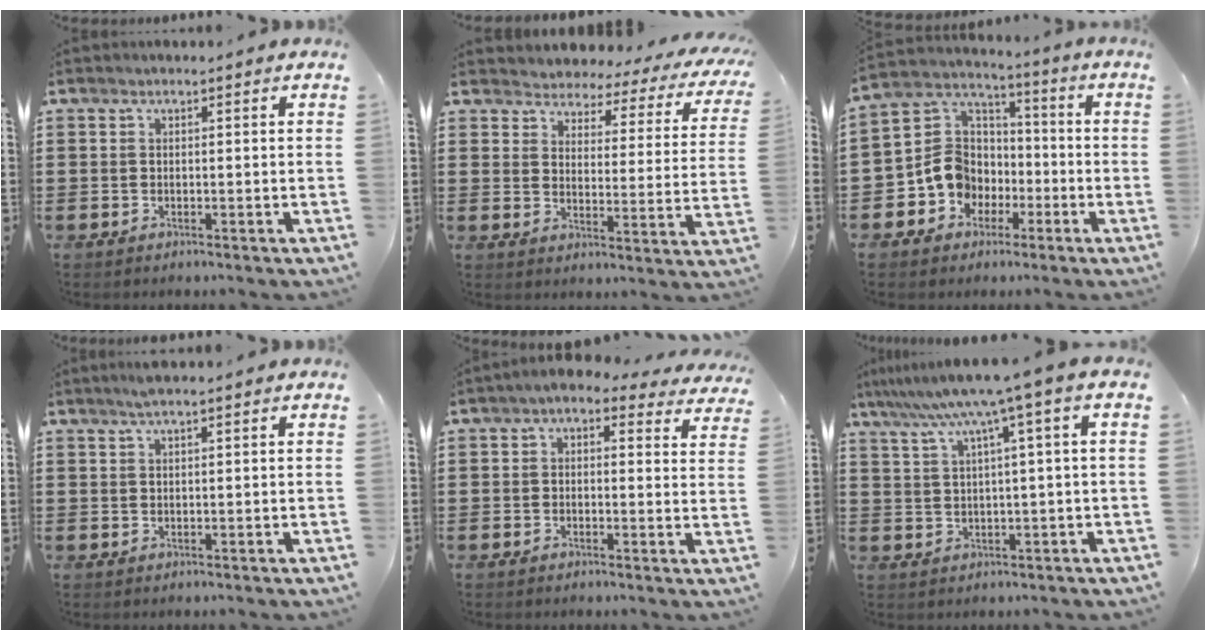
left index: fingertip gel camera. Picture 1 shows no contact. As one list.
[{"total": 3.0, "force": [2.9, 0.9, 0.2], "torque": [-0.026, -0.023, 0.041]}, {"total": 9.1, "force": [-3.0, 8.1, 2.8], "torque": [-0.107, 0.010, -0.063]}, {"total": 1.7, "force": [1.2, -0.1, 1.1], "torque": [-0.023, 0.001, 0.023]}, {"total": 2.0, "force": [0.8, 0.9, 1.6], "torque": [-0.035, -0.001, 0.011]}, {"total": 6.7, "force": [2.8, -0.5, 6.1], "torque": [-0.124, -0.018, 0.042]}]